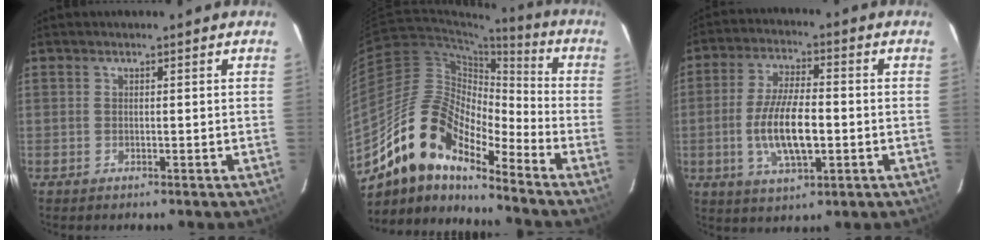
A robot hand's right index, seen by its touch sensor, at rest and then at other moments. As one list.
[{"total": 15.7, "force": [-12.2, 5.4, 8.3], "torque": [-0.144, 0.001, -0.242]}, {"total": 11.3, "force": [-2.1, 4.0, 10.4], "torque": [-0.205, -0.004, -0.037]}]